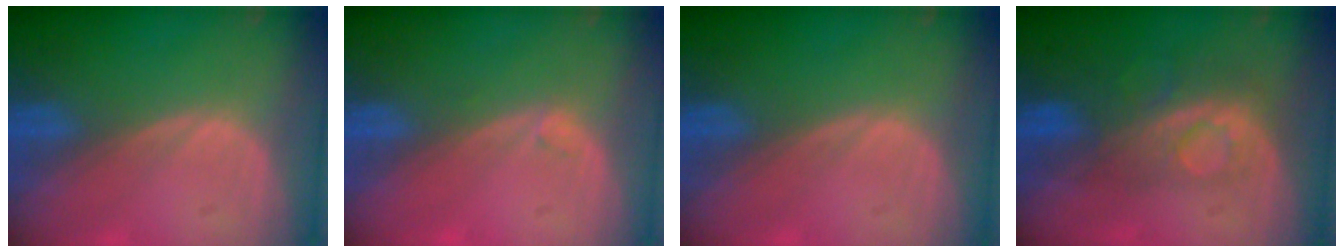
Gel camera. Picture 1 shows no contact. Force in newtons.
{"total": 0.6, "press": 0.6, "slide": 0.2}
{"total": 0.0}
{"total": 8.3, "press": 7.1, "slide": 4.3}